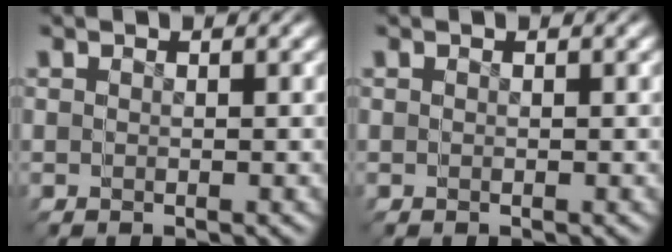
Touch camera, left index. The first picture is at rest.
{"total": 0.0}